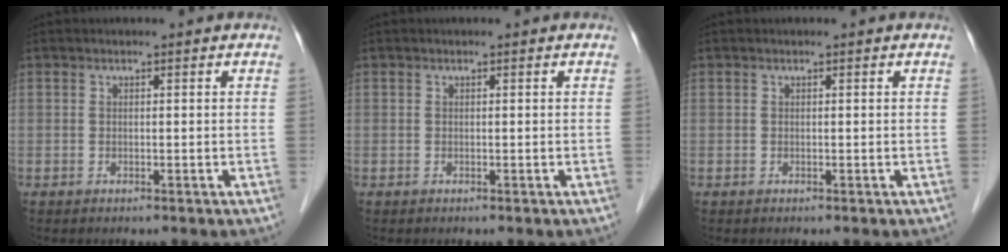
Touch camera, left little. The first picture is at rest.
{"total": 0.0}
{"total": 0.0}